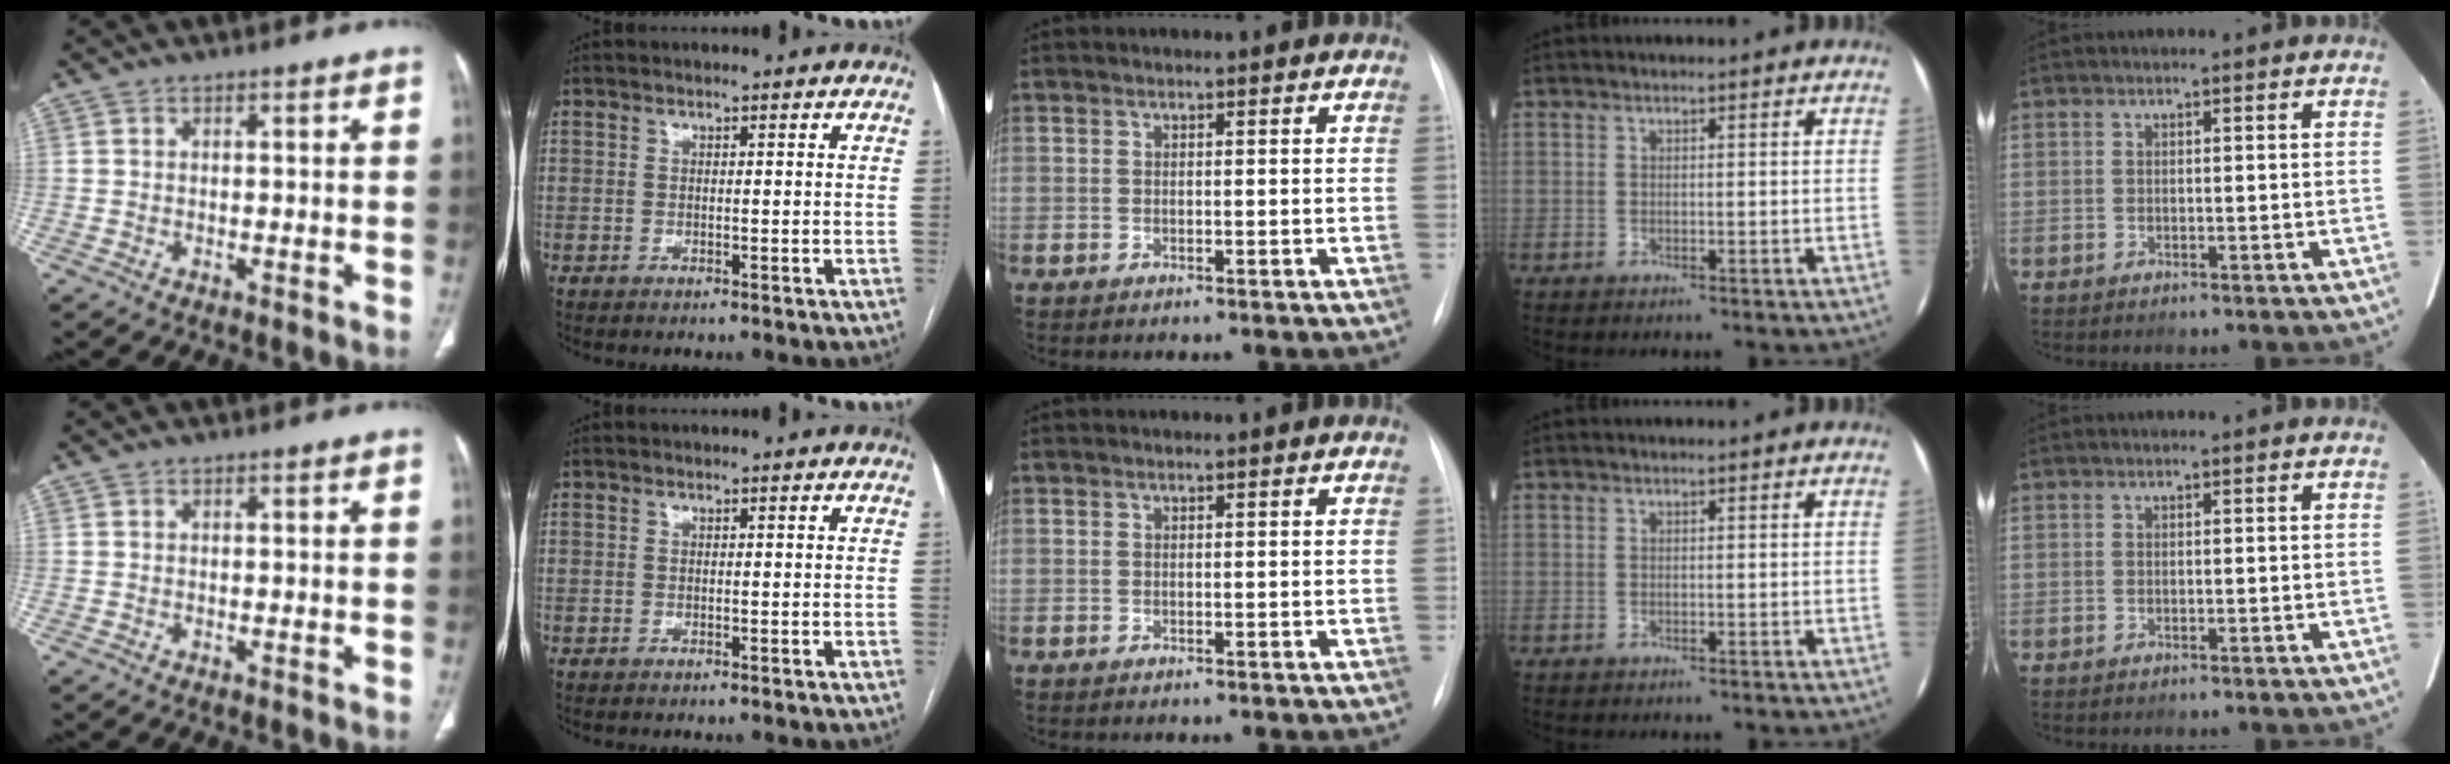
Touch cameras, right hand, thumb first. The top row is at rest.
{}